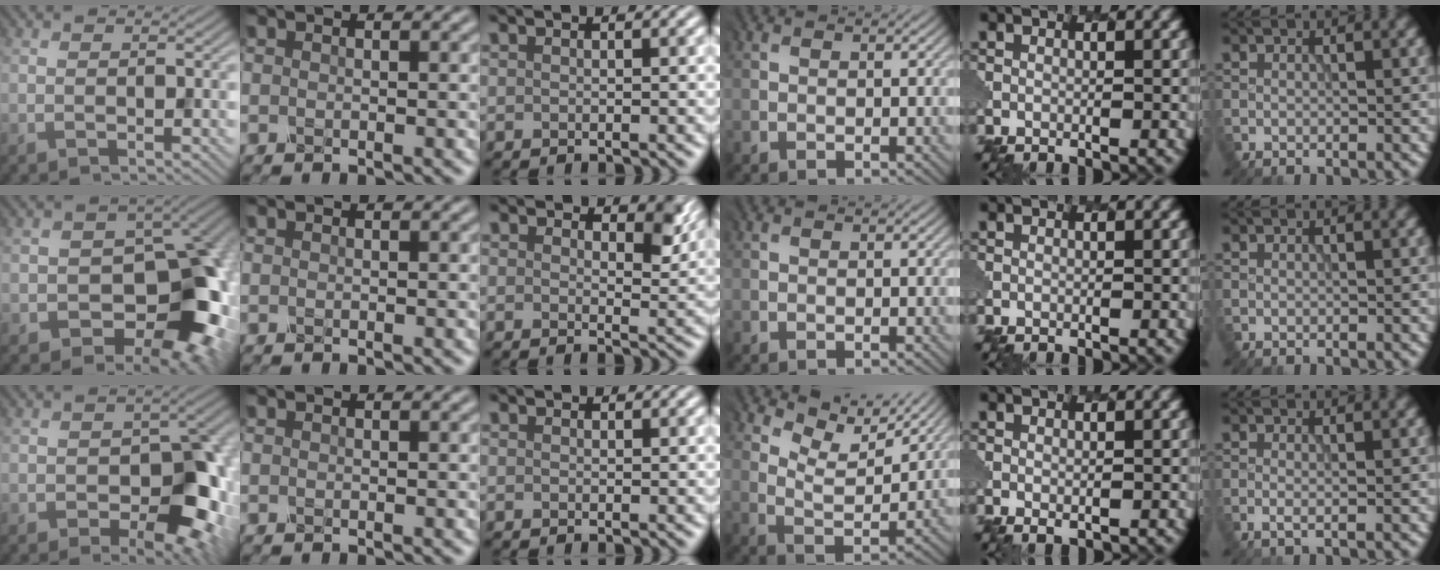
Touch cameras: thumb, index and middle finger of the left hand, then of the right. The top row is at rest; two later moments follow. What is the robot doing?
{"motion": "dispense", "object": "toothpaste"}